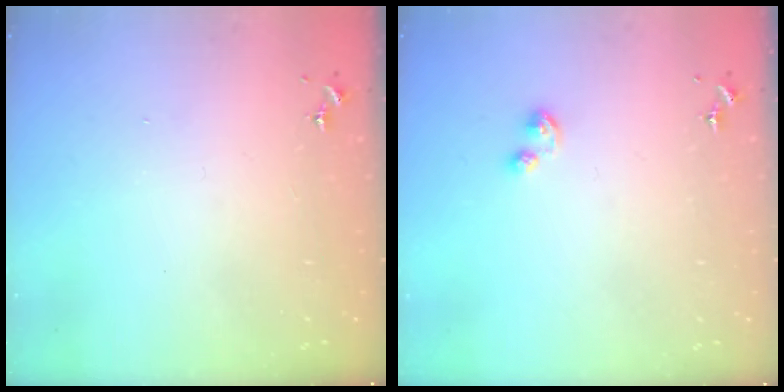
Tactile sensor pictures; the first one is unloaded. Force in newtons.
{"total": 2.9, "press": 2.9, "slide": 0.4}